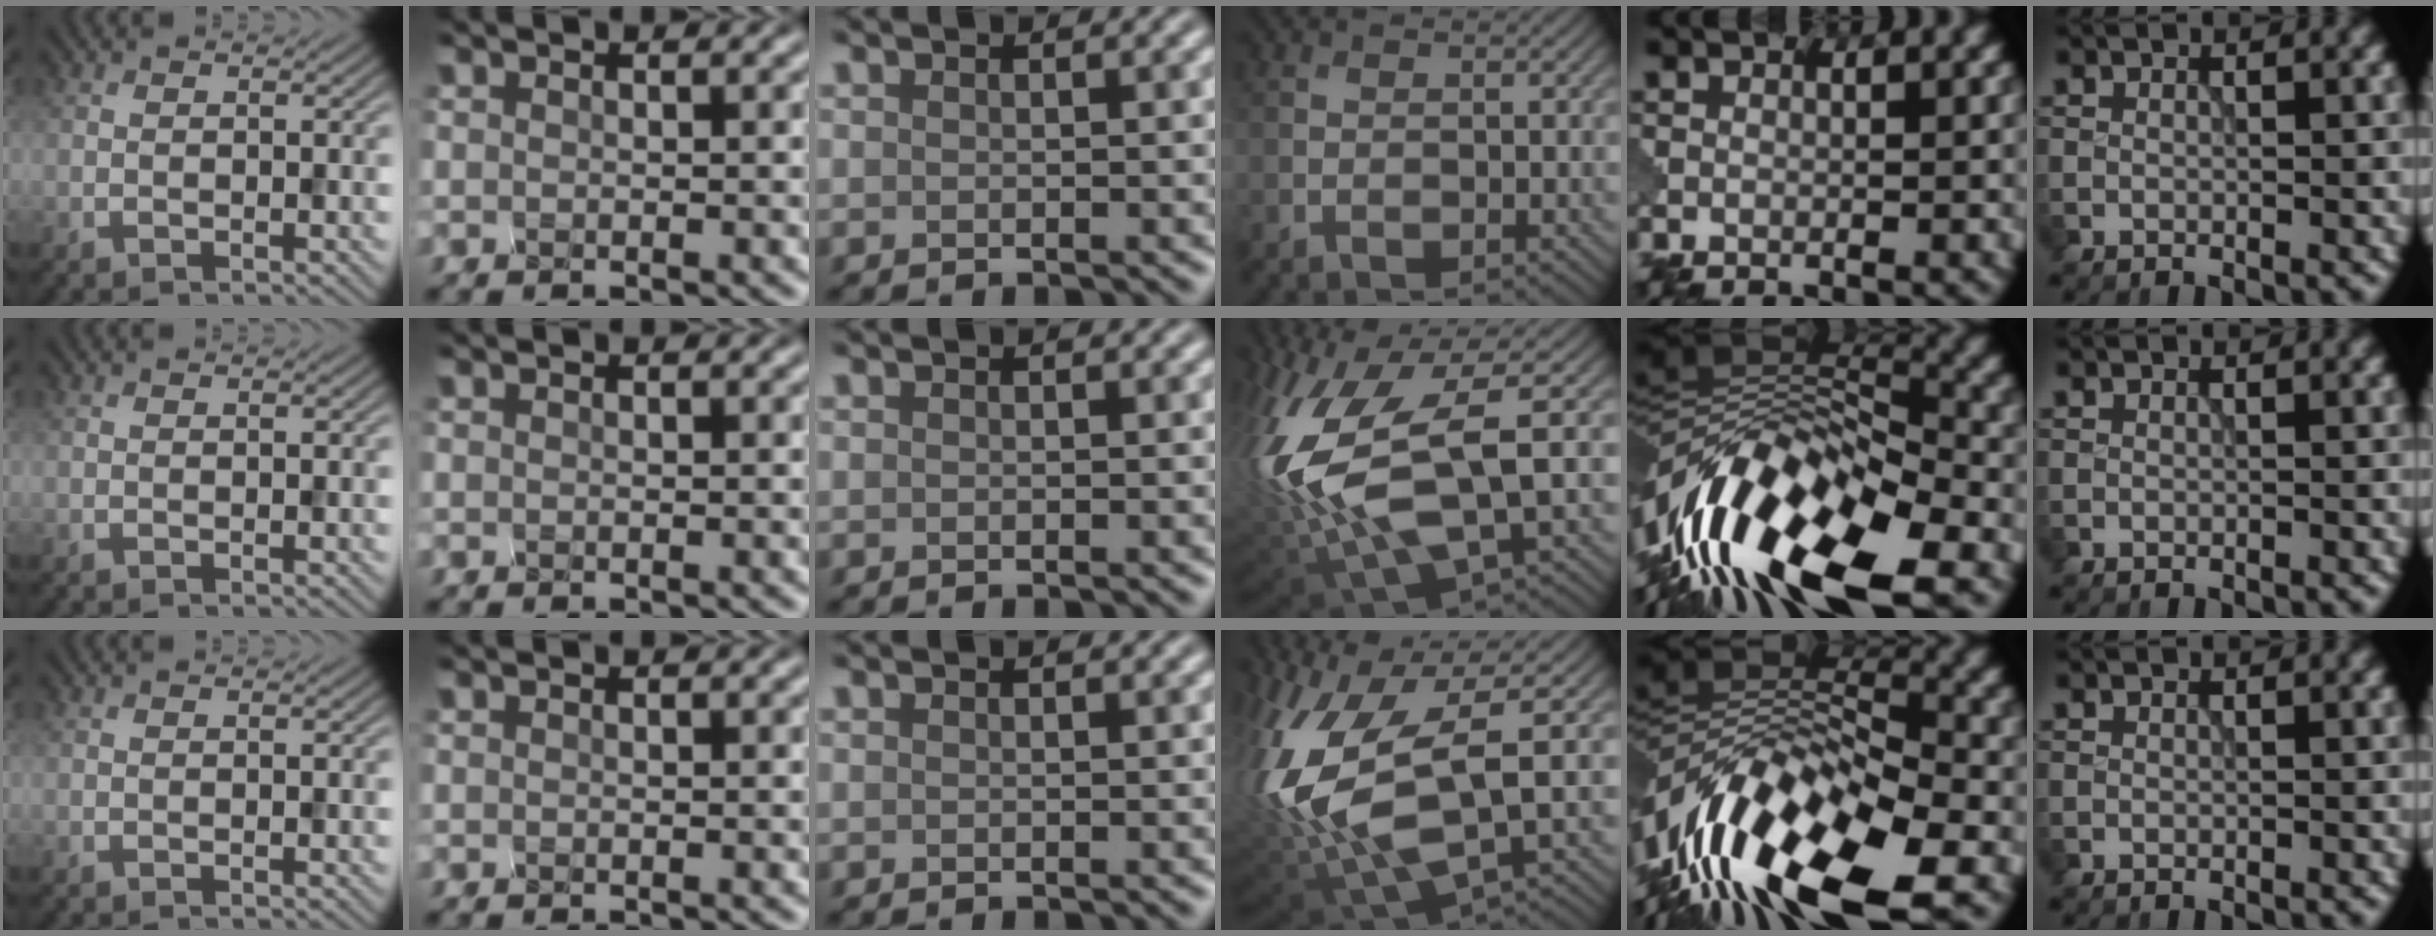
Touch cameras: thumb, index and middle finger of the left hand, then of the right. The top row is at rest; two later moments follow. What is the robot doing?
{"motion": "squeeze", "object": "hand grip exerciser"}